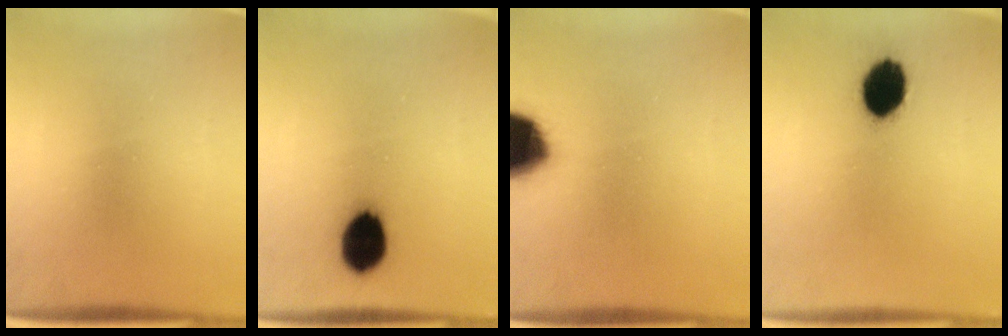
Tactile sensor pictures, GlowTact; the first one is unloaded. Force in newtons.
{"total": 10.1}
{"total": 18.8}
{"total": 10.0}